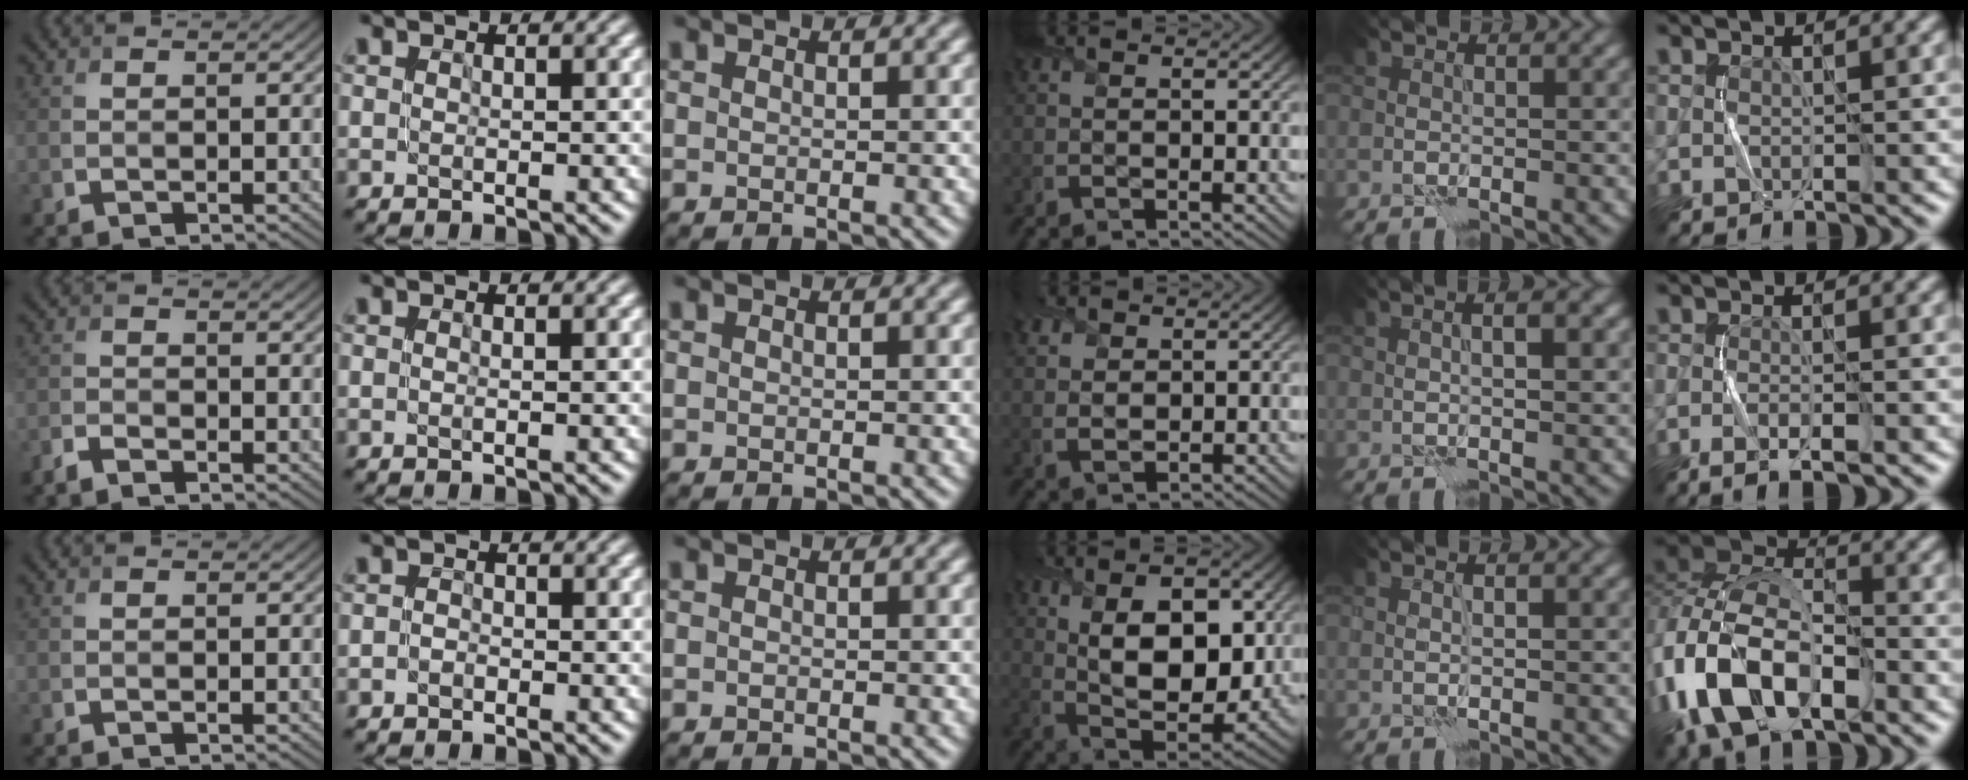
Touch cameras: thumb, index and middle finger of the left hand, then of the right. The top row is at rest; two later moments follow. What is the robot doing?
{"motion": "fold", "object": "scarf"}